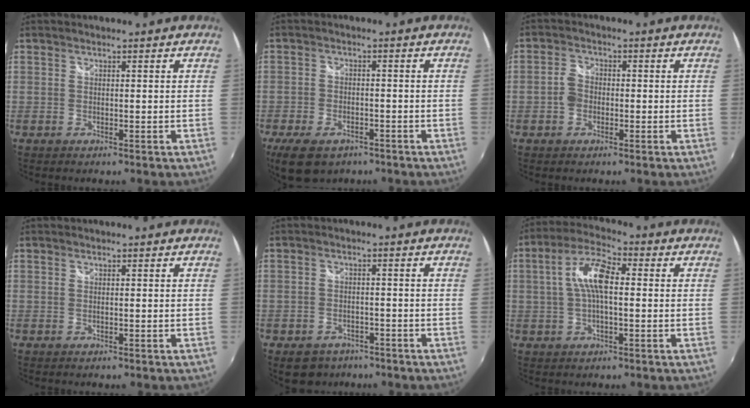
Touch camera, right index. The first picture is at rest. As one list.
[{"total": 9.6, "force": [-6.3, 5.2, 5.1], "torque": [-0.126, -0.018, -0.106]}, {"total": 3.1, "force": [-1.1, 2.5, 1.5], "torque": [-0.029, 0.008, -0.024]}, {"total": 0.0}, {"total": 6.5, "force": [-4.5, 4.3, 1.9], "torque": [-0.055, 0.004, -0.064]}, {"total": 8.5, "force": [0.6, 3.1, 7.9], "torque": [-0.159, 0.020, 0.008]}]